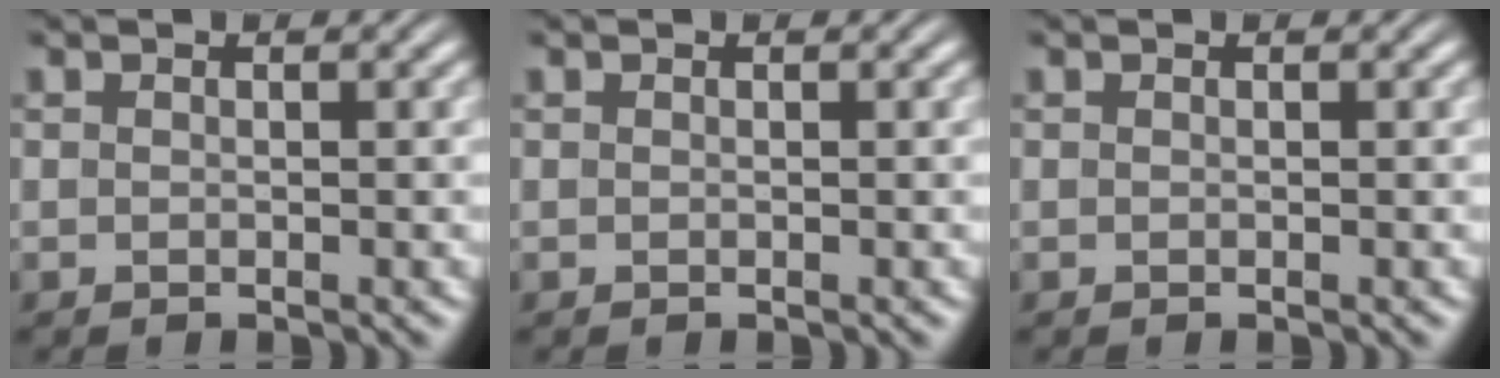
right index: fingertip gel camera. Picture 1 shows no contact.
{"total": 0.0}
{"total": 0.0}